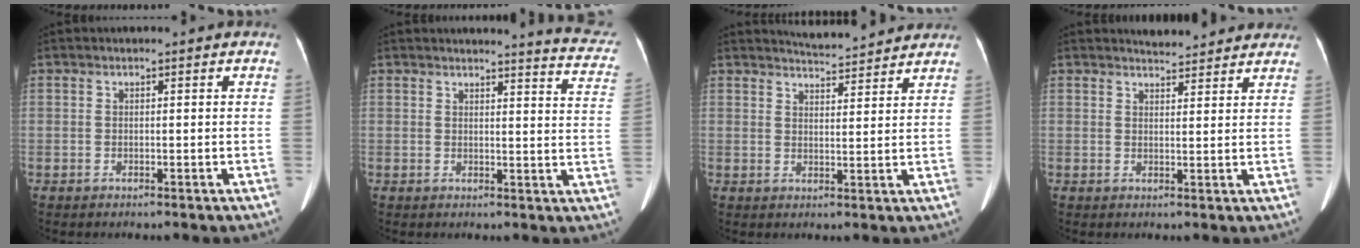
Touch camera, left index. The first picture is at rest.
{"total": 10.0, "force": [9.7, 0.3, 2.2], "torque": [-0.010, -0.071, 0.077]}
{"total": 7.4, "force": [7.2, 0.6, 1.4], "torque": [-0.029, 0.010, 0.094]}
{"total": 6.2, "force": [5.9, 1.3, 1.2], "torque": [-0.012, 0.009, 0.061]}